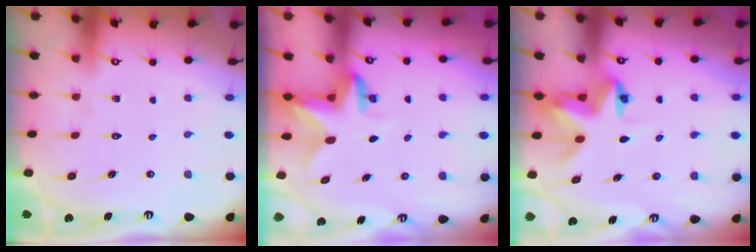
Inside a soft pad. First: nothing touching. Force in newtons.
{"total": 3.2, "press": 3.2, "slide": 0.3}
{"total": 4.2, "press": 4.2, "slide": 0.4}